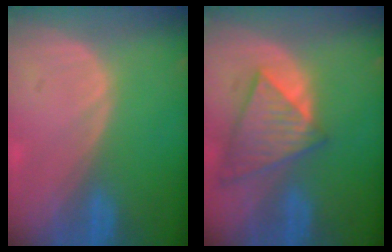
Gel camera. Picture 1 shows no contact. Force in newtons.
{"total": 8.4, "press": 7.4, "slide": 4.1}